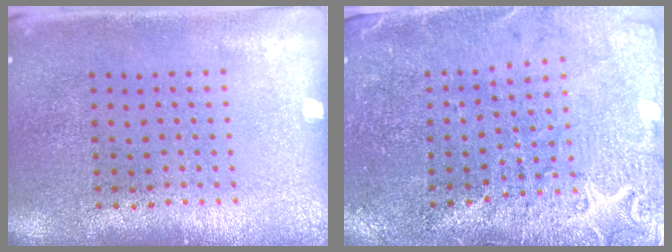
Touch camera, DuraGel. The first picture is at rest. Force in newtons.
{"total": 3.1, "press": 3.1, "slide": 0.6}